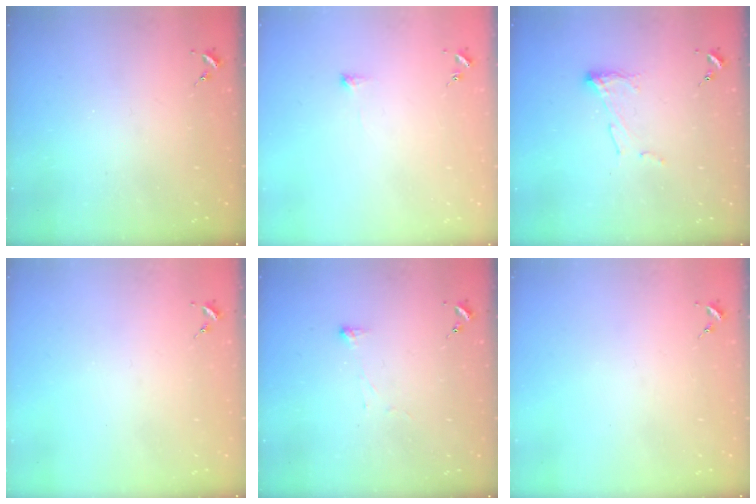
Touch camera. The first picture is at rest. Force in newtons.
{"total": 5.1, "press": 5.0, "slide": 1.0}
{"total": 6.9, "press": 6.9, "slide": 0.2}
{"total": 0.0}
{"total": 2.9, "press": 2.8, "slide": 0.5}
{"total": 0.0}